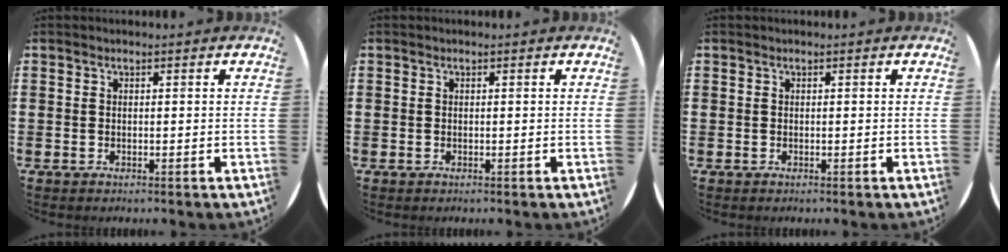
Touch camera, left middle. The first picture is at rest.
{"total": 0.0}
{"total": 0.0}